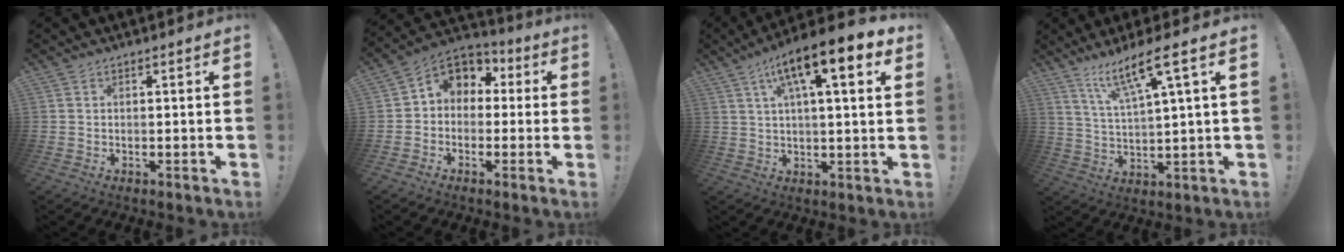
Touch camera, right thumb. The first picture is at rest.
{"total": 6.9, "force": [0.4, 6.2, 3.0], "torque": [-0.048, 0.003, 0.015]}
{"total": 13.0, "force": [5.7, 2.9, 11.3], "torque": [-0.179, -0.019, 0.087]}
{"total": 11.7, "force": [7.1, 1.1, 9.2], "torque": [-0.165, -0.030, 0.112]}